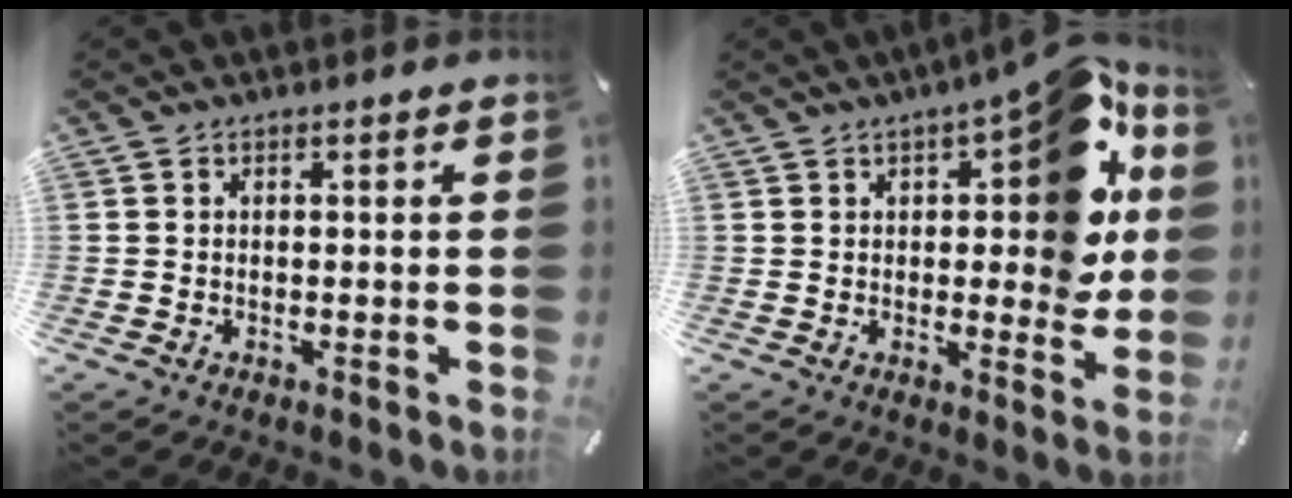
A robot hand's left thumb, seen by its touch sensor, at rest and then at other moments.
{"total": 18.6, "force": [6.1, 8.0, 15.6], "torque": [-0.181, -0.032, 0.091]}